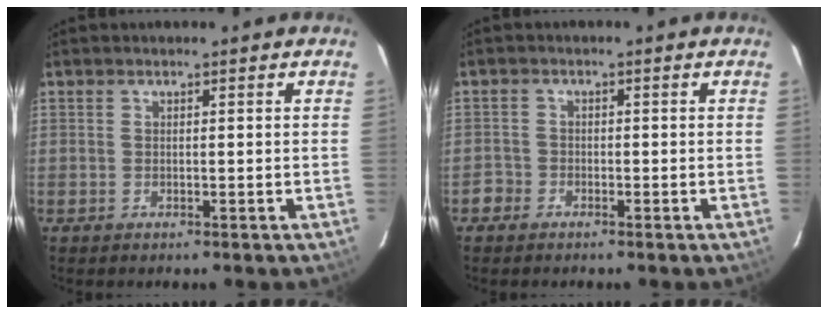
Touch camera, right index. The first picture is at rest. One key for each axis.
{"total": 2.3, "fx": -1.6, "fy": 1.5, "fz": -0.6, "tx": 0.007, "ty": 0.009, "tz": -0.031}